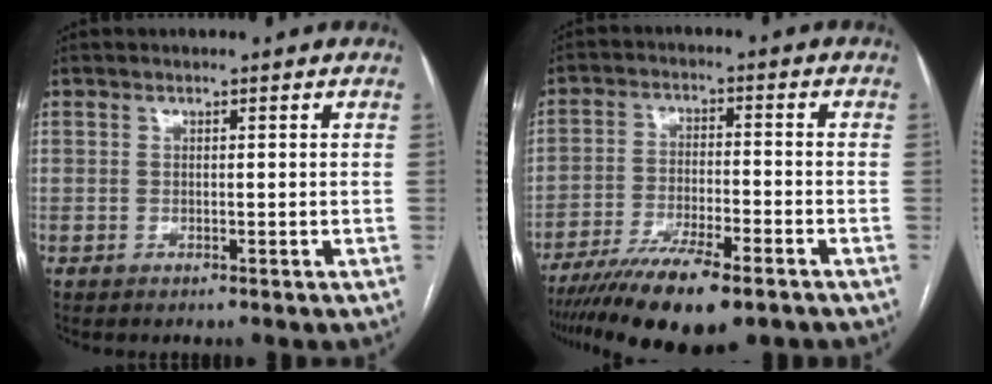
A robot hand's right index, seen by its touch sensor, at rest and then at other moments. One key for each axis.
{"total": 14.3, "fx": -10.5, "fy": 2.4, "fz": 9.4, "tx": -0.168, "ty": -0.032, "tz": -0.174}